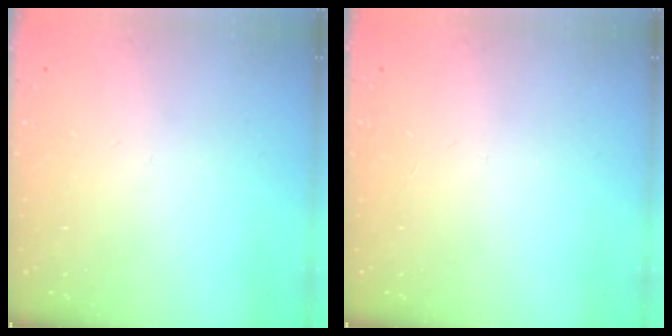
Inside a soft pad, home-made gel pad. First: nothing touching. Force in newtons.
{"total": 0.0}